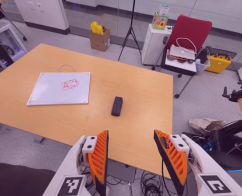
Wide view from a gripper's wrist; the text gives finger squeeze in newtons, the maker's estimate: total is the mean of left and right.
{"total": 0.0}